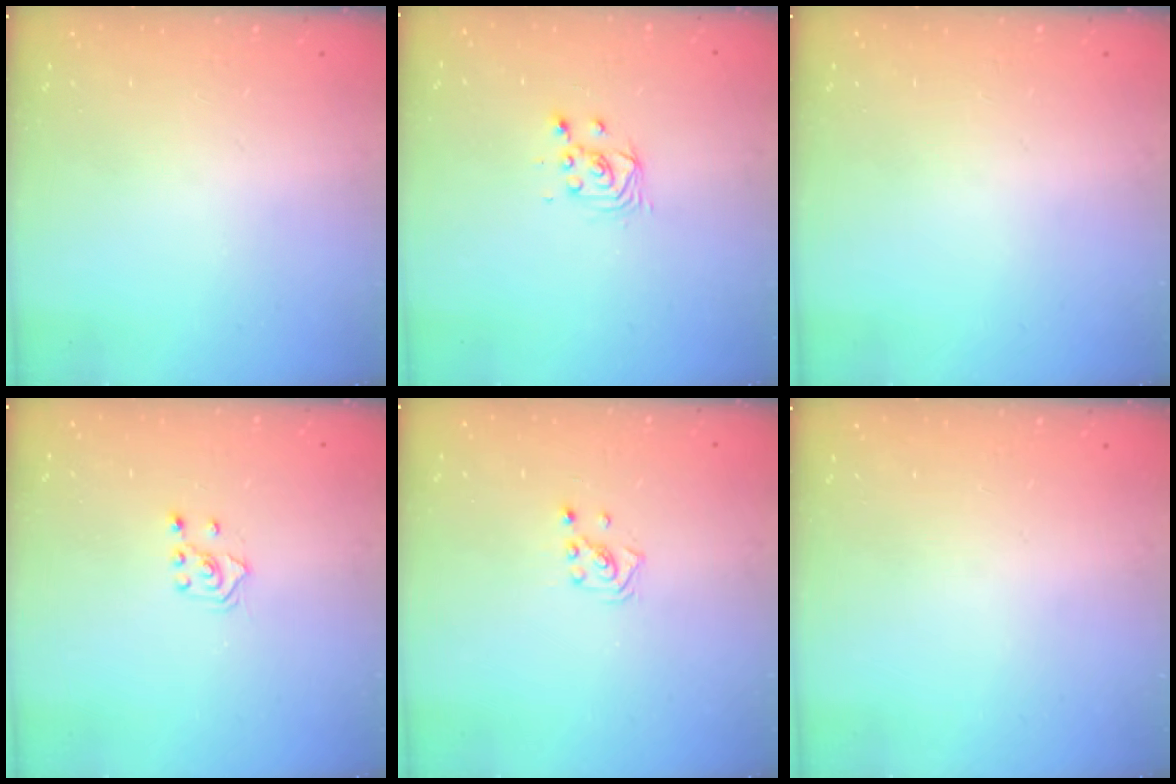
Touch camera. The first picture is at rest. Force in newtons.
{"total": 2.9, "press": 2.9, "slide": 0.1}
{"total": 0.0}
{"total": 3.2, "press": 3.1, "slide": 0.9}
{"total": 1.4, "press": 1.4, "slide": 0.1}
{"total": 0.0}